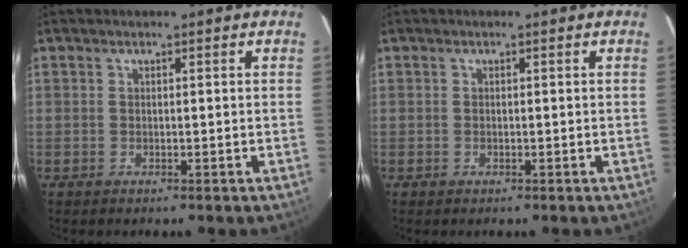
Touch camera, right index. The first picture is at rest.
{"total": 0.0}